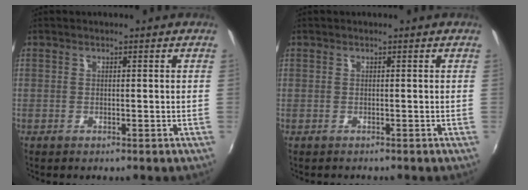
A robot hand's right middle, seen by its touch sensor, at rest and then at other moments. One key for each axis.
{"total": 0.8, "fx": -0.4, "fy": 0.7, "fz": -0.1, "tx": 0.000, "ty": 0.001, "tz": -0.004}